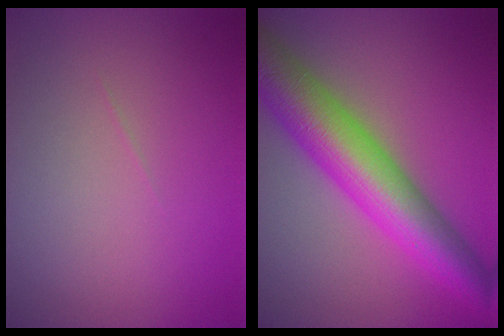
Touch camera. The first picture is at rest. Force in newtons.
{"total": 10.0, "press": 10.0, "slide": 0.1}